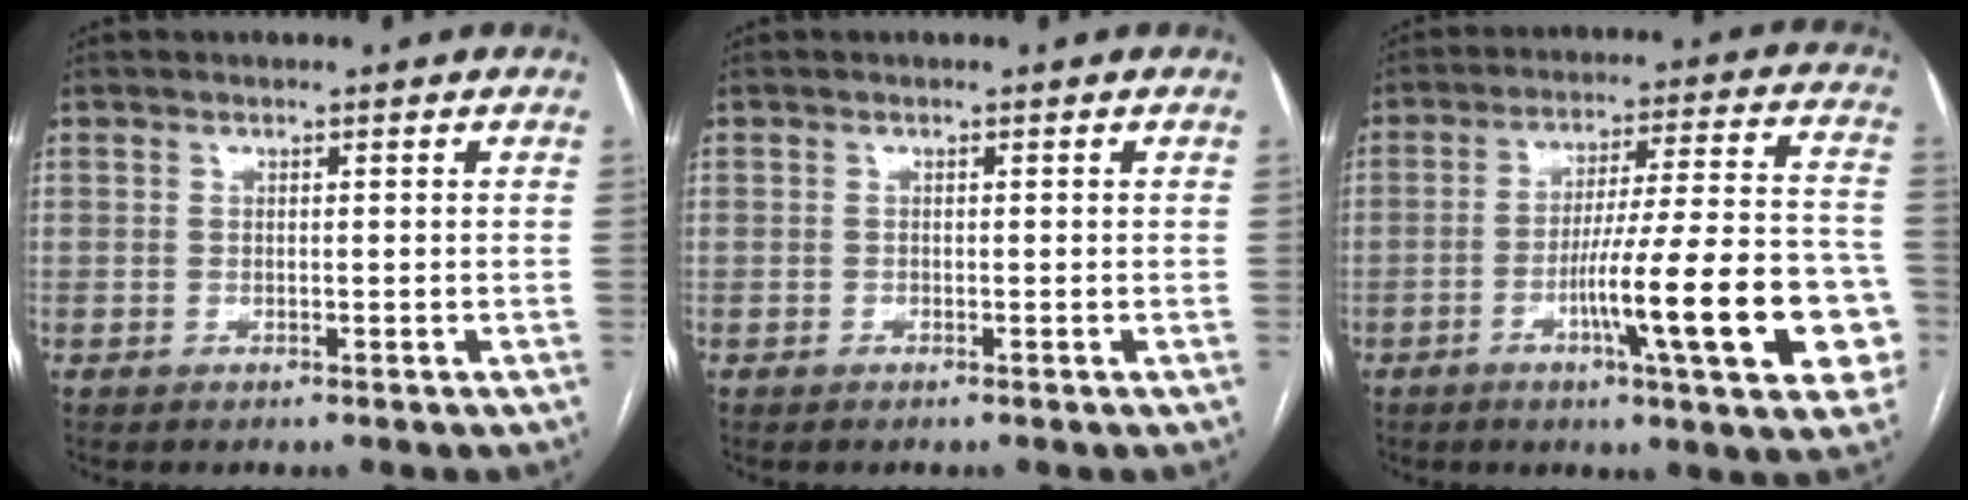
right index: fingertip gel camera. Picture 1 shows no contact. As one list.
[{"total": 0.0}, {"total": 19.0, "force": [-6.2, 1.5, 17.9], "torque": [-0.213, 0.014, -0.084]}]